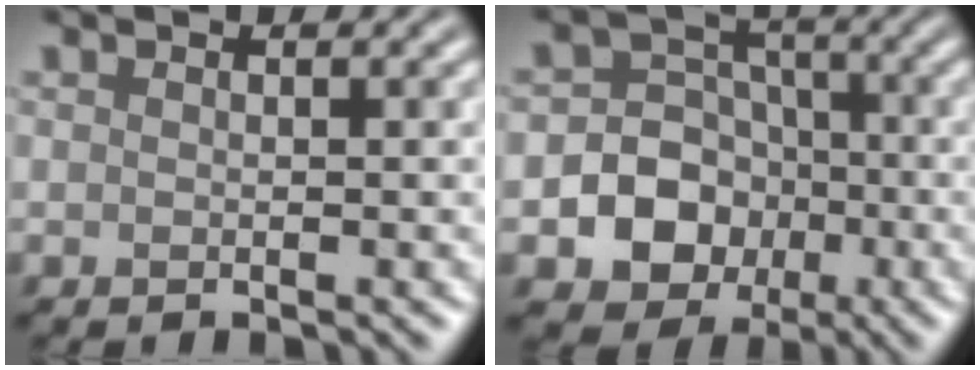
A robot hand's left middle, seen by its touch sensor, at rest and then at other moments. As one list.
[{"total": 8.2, "force": [-2.5, 7.3, 2.7], "torque": [-0.028, 0.004, -0.067]}]